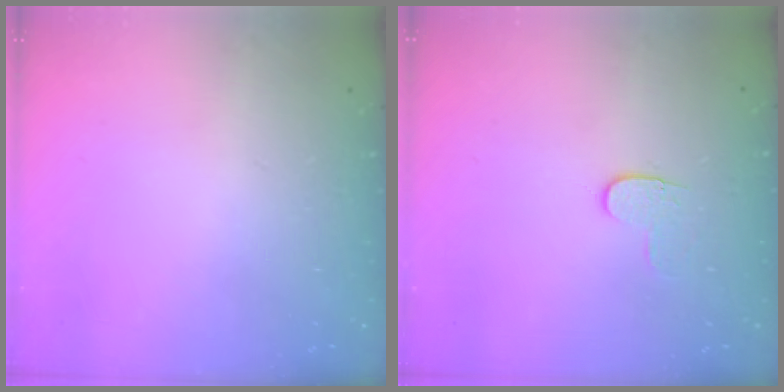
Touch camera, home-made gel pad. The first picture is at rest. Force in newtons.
{"total": 3.8, "press": 3.8, "slide": 0.5}